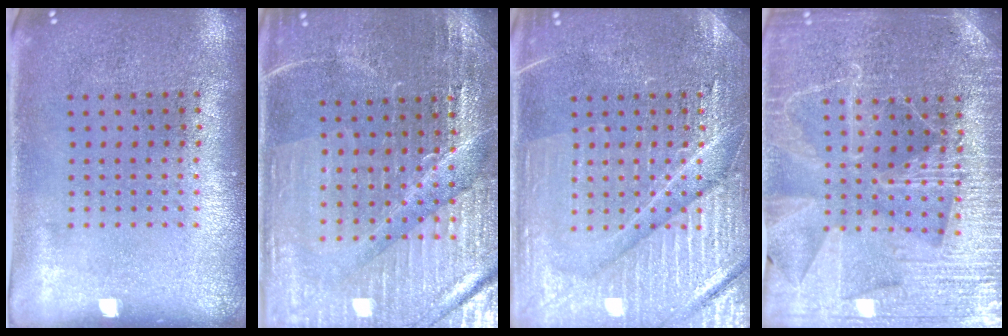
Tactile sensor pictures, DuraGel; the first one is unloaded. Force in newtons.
{"total": 3.8, "press": 3.8, "slide": 0.7}
{"total": 4.3, "press": 4.2, "slide": 0.6}
{"total": 4.2, "press": 3.9, "slide": 1.3}